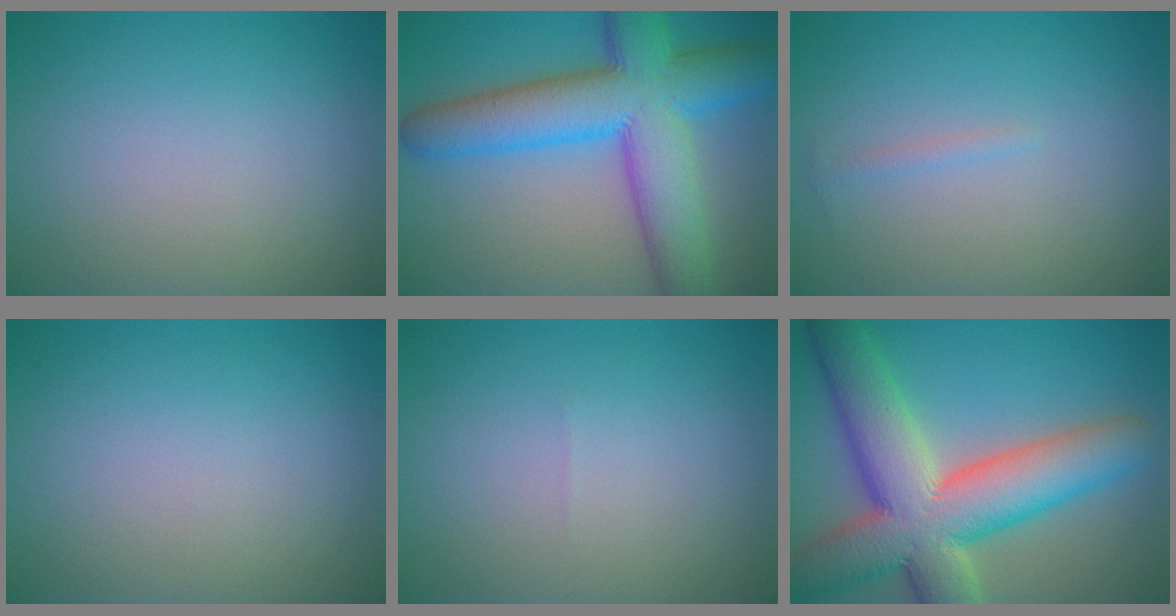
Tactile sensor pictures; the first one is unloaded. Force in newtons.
{"total": 10.1, "press": 10.1, "slide": 0.3}
{"total": 0.6, "press": 0.6, "slide": 0.1}
{"total": 0.0}
{"total": 0.0}
{"total": 12.7, "press": 12.7, "slide": 1.2}